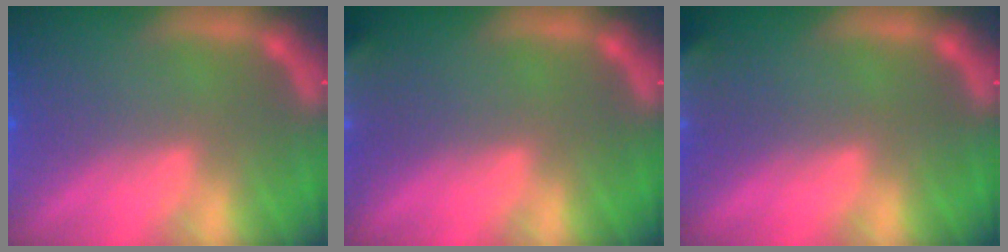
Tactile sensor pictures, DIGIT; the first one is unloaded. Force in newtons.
{"total": 5.9}
{"total": 5.5}